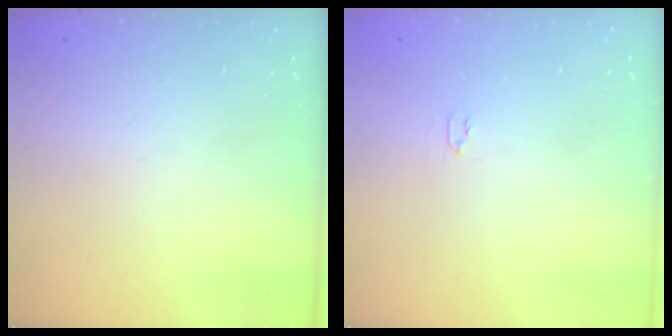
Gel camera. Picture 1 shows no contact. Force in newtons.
{"total": 2.0, "press": 2.0, "slide": 0.3}